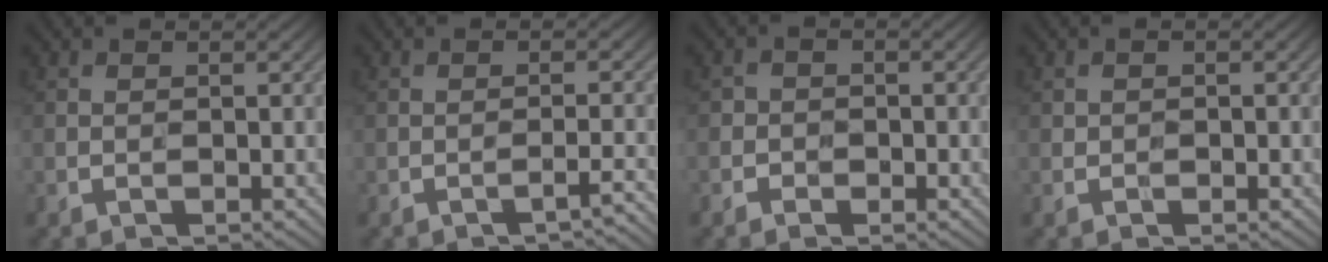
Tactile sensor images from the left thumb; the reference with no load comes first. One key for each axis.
{"total": 1.8, "fx": -1.5, "fy": -0.2, "fz": 1.0, "tx": -0.016, "ty": 0.015, "tz": -0.028}
{"total": 1.8, "fx": -0.9, "fy": 1.6, "fz": 0.3, "tx": 0.007, "ty": 0.006, "tz": -0.027}
{"total": 0.6, "fx": -0.2, "fy": 0.5, "fz": 0.2, "tx": -0.003, "ty": 0.001, "tz": -0.007}